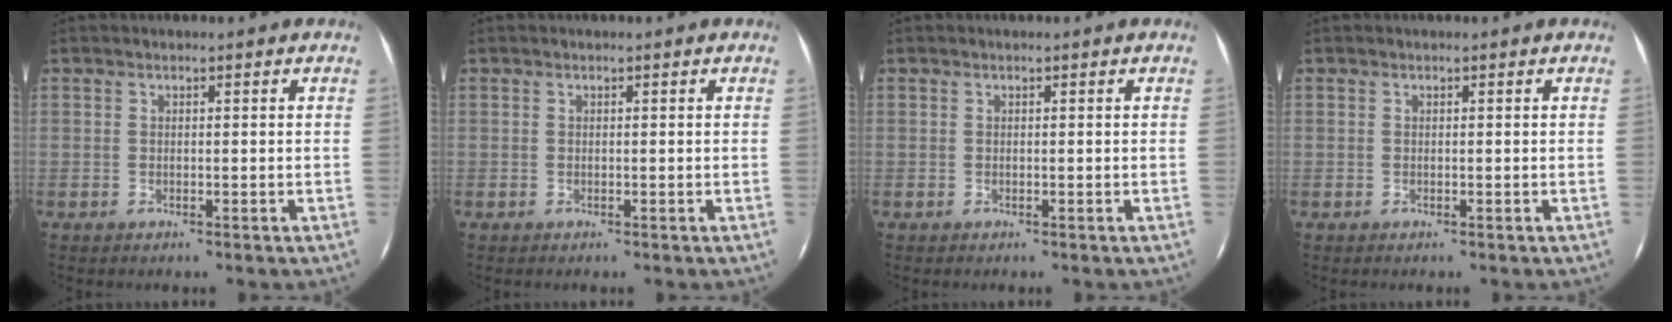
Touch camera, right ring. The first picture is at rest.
{"total": 0.0}
{"total": 0.0}
{"total": 0.0}